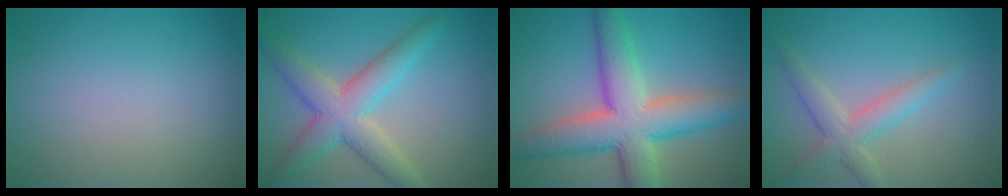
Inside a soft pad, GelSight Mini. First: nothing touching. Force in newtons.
{"total": 5.0, "press": 4.9, "slide": 0.3}
{"total": 9.4, "press": 9.4, "slide": 0.6}
{"total": 3.2, "press": 3.2, "slide": 0.1}